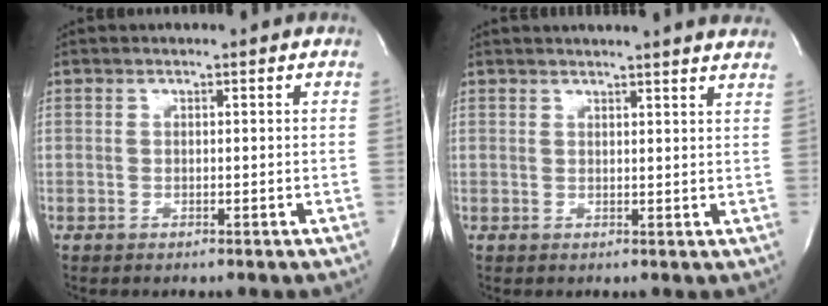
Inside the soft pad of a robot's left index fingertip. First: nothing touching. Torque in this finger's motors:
{"motor_torque": [0.08, -0.18, 0.55, 0.10]}